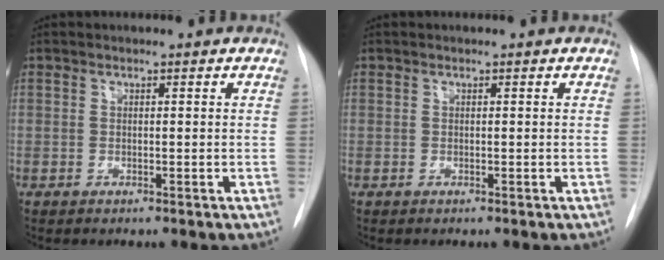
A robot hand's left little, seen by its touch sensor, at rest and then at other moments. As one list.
[{"total": 0.0}]